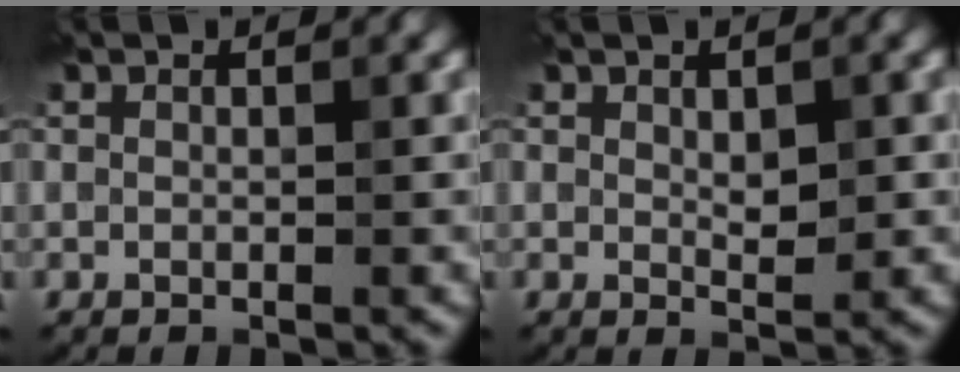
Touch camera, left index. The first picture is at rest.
{"total": 2.0, "force": [0.3, 0.9, 1.7], "torque": [-0.031, -0.002, 0.009]}